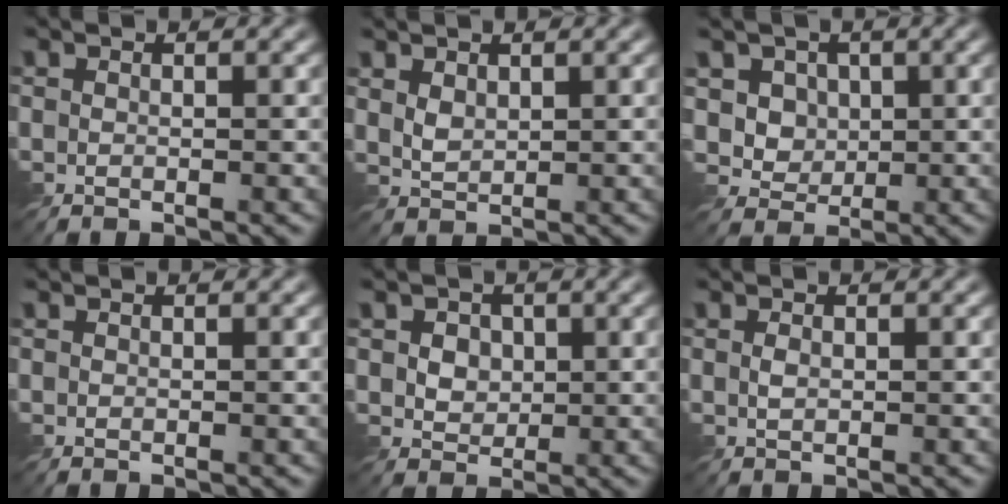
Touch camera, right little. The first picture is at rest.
{"total": 1.6, "force": [0.9, 0.9, 1.0], "torque": [-0.027, -0.002, 0.020]}
{"total": 4.2, "force": [1.3, 3.6, 1.8], "torque": [-0.051, -0.004, 0.029]}
{"total": 0.0}
{"total": 2.9, "force": [0.7, 2.3, 1.6], "torque": [-0.038, 0.004, 0.012]}
{"total": 0.7, "force": [-0.1, 0.4, 0.6], "torque": [-0.018, -0.001, -0.002]}